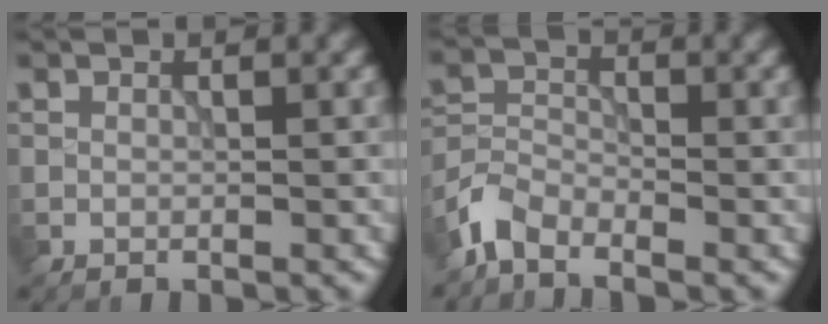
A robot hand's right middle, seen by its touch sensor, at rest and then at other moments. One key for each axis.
{"total": 3.2, "fx": -2.7, "fy": 1.3, "fz": 1.3, "tx": -0.028, "ty": 0.002, "tz": -0.068}